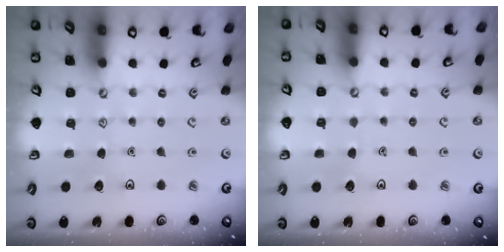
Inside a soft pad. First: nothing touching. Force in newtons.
{"total": 1.4, "press": 1.4, "slide": 0.1}